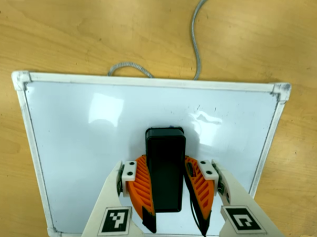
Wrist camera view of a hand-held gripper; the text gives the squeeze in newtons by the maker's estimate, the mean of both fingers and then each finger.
{"total": 11.3, "left": 10.2, "right": 12.5}